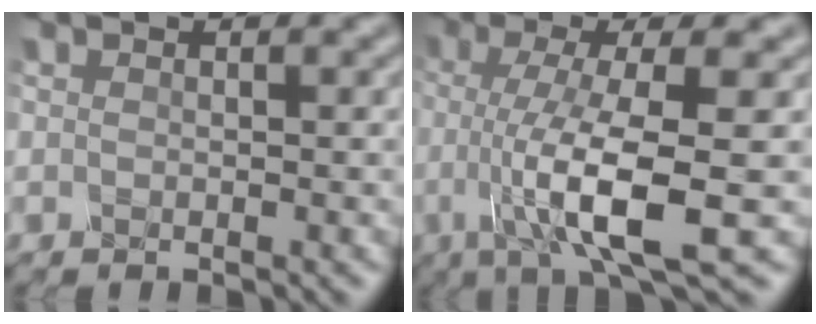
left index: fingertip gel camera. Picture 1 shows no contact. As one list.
[{"total": 8.2, "force": [-1.9, 1.6, 7.8], "torque": [-0.133, -0.014, -0.033]}]